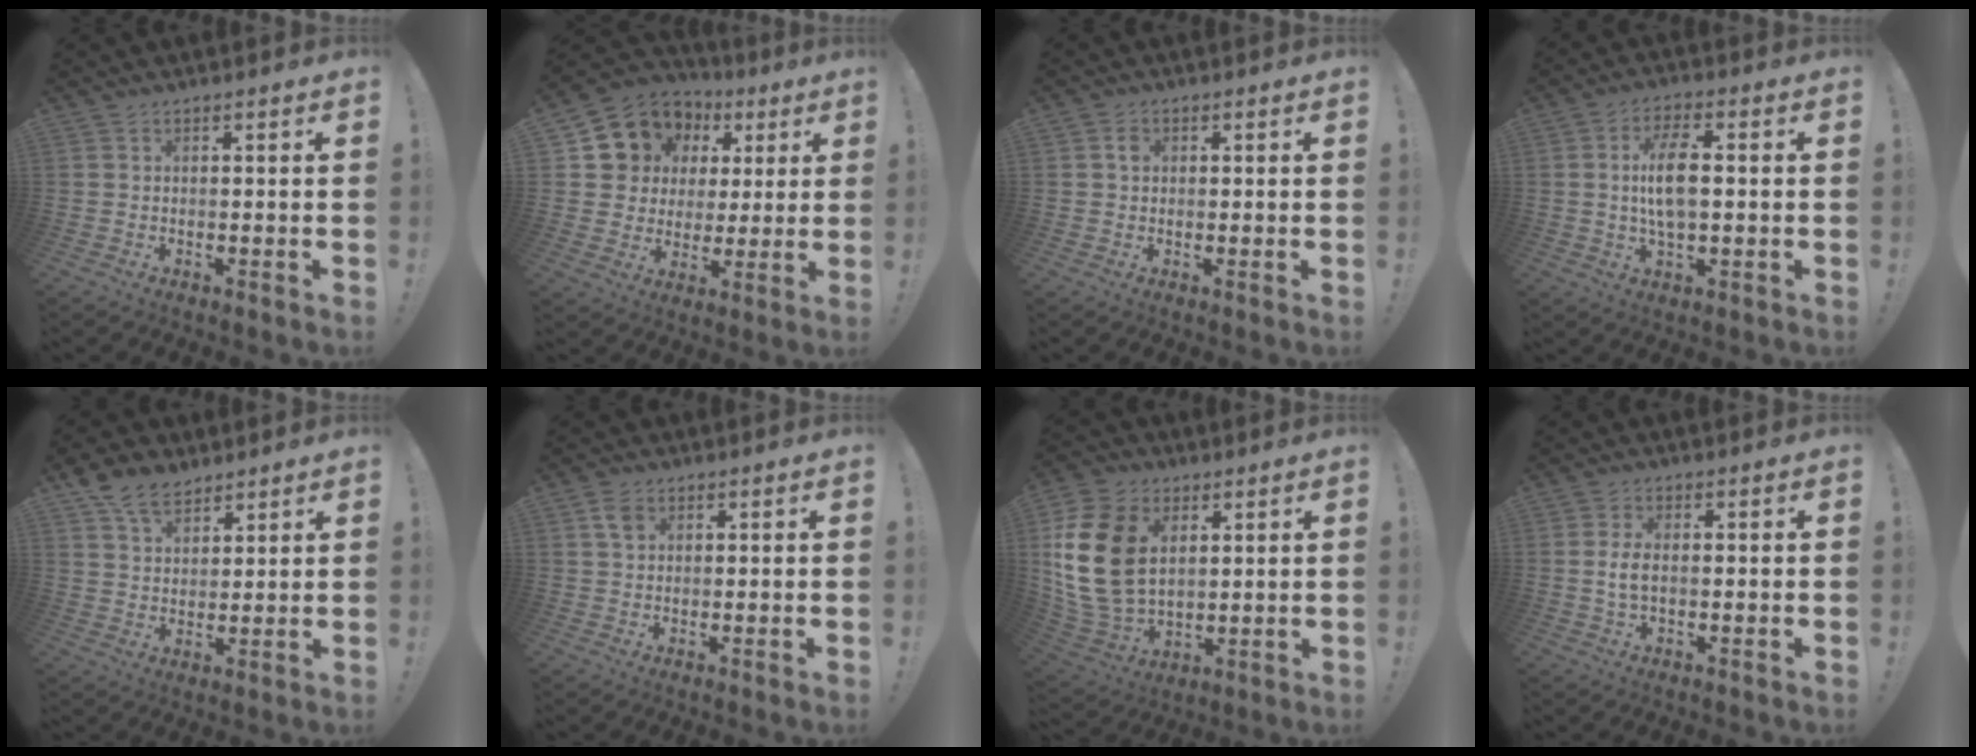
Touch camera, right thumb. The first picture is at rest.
{"total": 11.3, "force": [5.4, 9.6, 2.4], "torque": [-0.043, -0.036, 0.115]}
{"total": 2.0, "force": [0.2, 1.8, 0.9], "torque": [-0.006, 0.001, 0.000]}
{"total": 9.9, "force": [0.5, 4.3, 8.9], "torque": [-0.153, -0.004, 0.004]}
{"total": 9.2, "force": [6.5, 5.1, 3.9], "torque": [-0.070, -0.029, 0.127]}
{"total": 3.4, "force": [1.5, 2.1, 2.2], "torque": [-0.033, -0.002, 0.026]}
{"total": 20.4, "force": [4.7, 14.6, 13.4], "torque": [-0.267, -0.014, 0.091]}
{"total": 3.8, "force": [-0.1, 1.7, 3.4], "torque": [-0.072, 0.001, -0.005]}